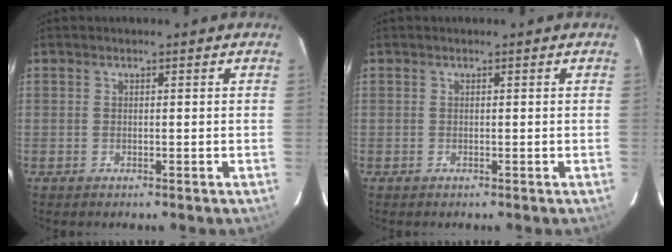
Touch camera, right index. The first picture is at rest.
{"total": 0.0}